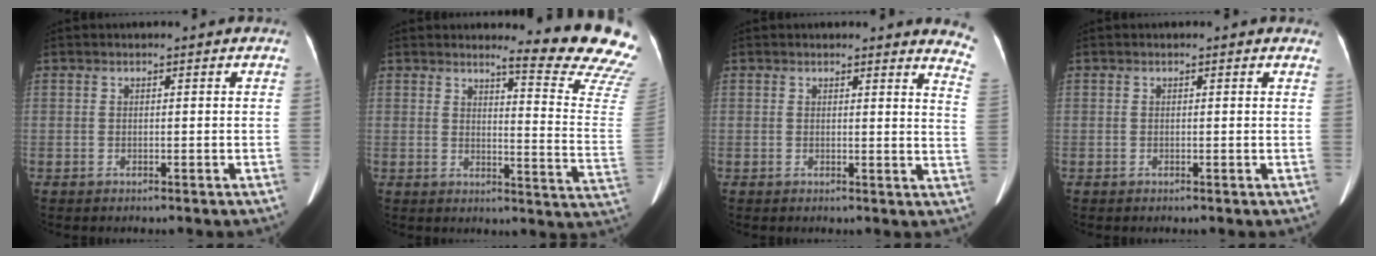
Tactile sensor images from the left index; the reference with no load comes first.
{"total": 14.6, "force": [13.9, -0.8, 4.4], "torque": [-0.045, -0.140, 0.137]}
{"total": 7.1, "force": [6.8, 0.2, 1.9], "torque": [-0.006, -0.063, 0.038]}
{"total": 1.9, "force": [1.6, 0.8, 0.5], "torque": [-0.007, 0.003, 0.002]}